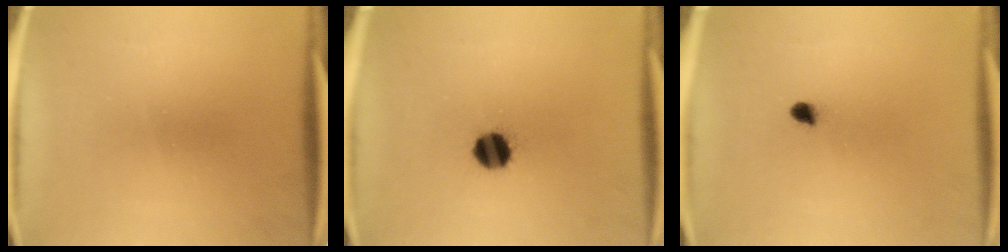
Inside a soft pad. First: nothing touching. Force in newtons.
{"total": 6.9}
{"total": 1.8}